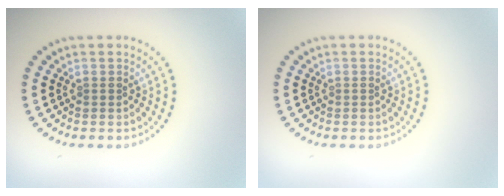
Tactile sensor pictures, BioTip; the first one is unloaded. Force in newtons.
{"total": 0.0}